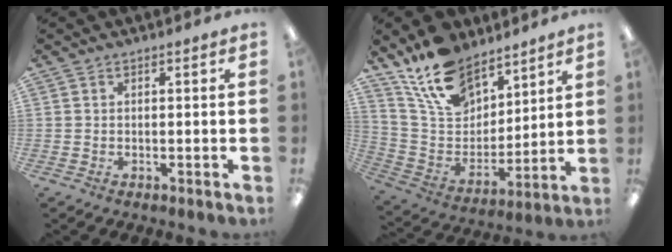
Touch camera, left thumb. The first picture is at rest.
{"total": 17.4, "force": [13.0, 9.2, 7.1], "torque": [-0.149, -0.069, 0.245]}